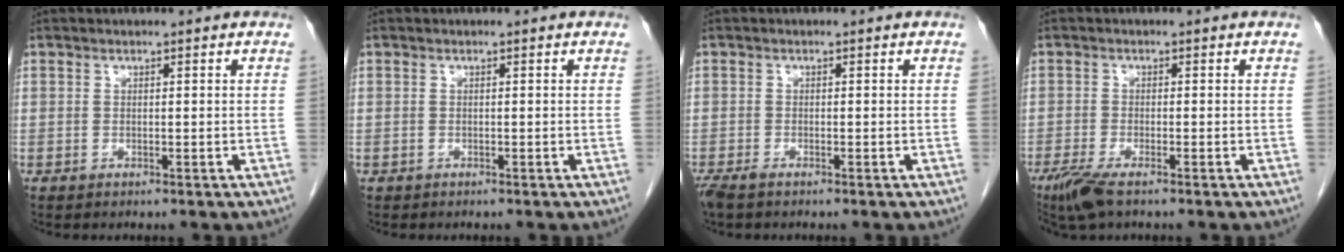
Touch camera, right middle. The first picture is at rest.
{"total": 0.0}
{"total": 2.2, "force": [-1.7, 0.6, 1.3], "torque": [-0.029, -0.007, -0.031]}
{"total": 4.6, "force": [-3.2, 0.8, 3.2], "torque": [-0.068, -0.013, -0.060]}